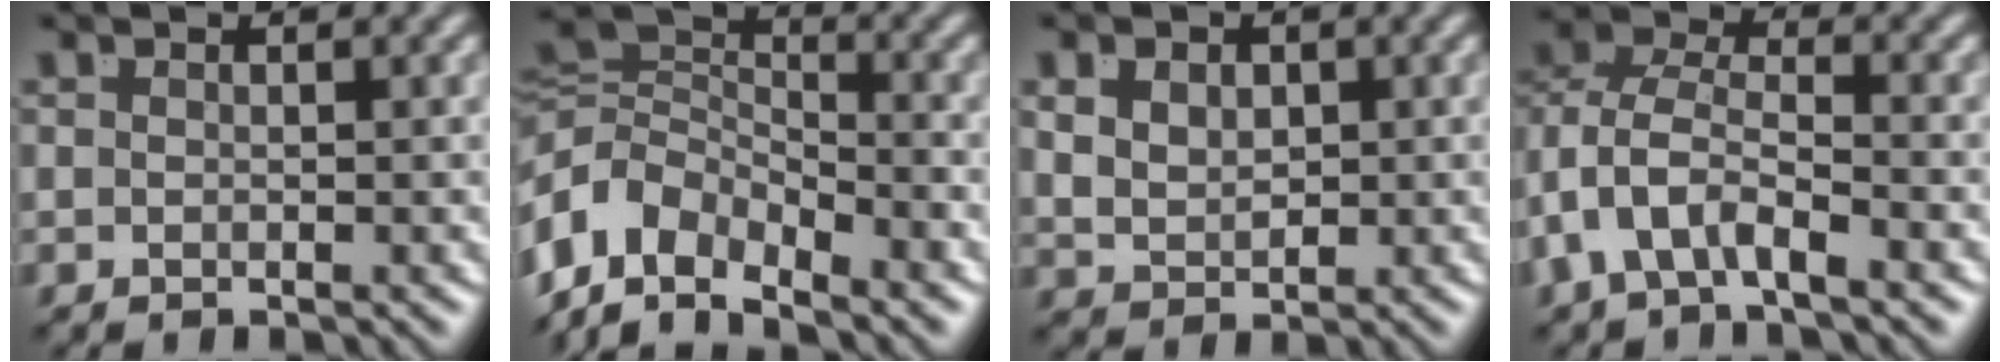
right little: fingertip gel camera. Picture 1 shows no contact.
{"total": 10.1, "force": [-3.0, 7.9, 5.6], "torque": [-0.130, -0.045, -0.045]}
{"total": 3.9, "force": [0.7, 3.1, 2.3], "torque": [-0.052, -0.019, 0.023]}
{"total": 6.3, "force": [-0.5, 4.9, 3.9], "torque": [-0.096, -0.018, -0.012]}